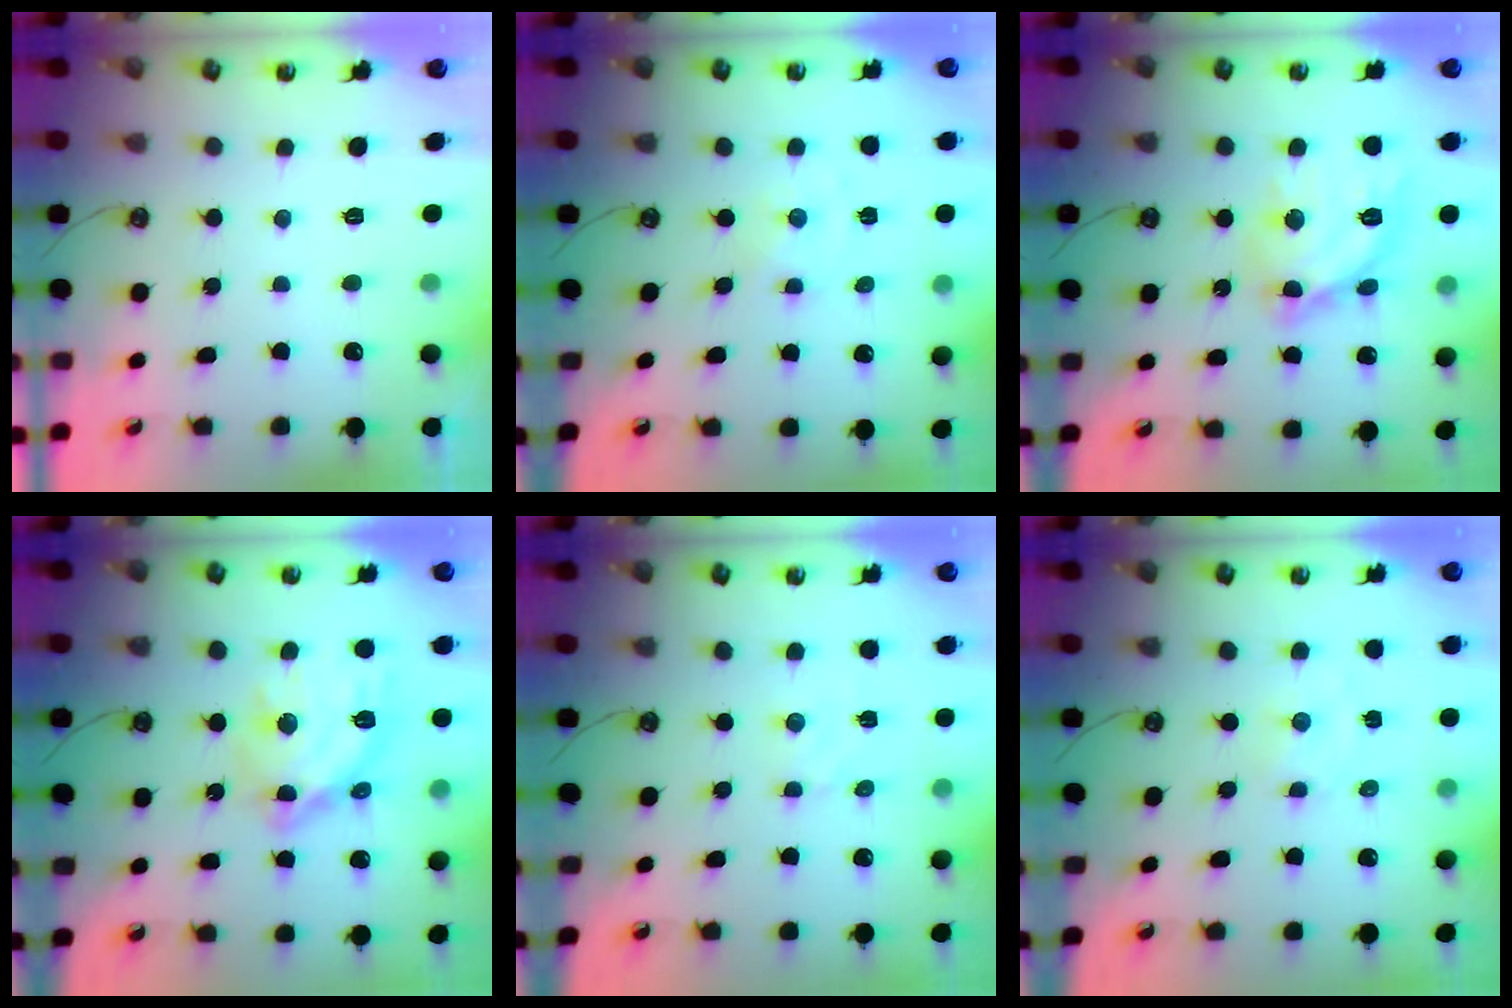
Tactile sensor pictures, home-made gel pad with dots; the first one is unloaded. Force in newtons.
{"total": 0.0}
{"total": 14.0, "press": 13.9, "slide": 1.4}
{"total": 15.6, "press": 15.5, "slide": 1.3}
{"total": 2.3, "press": 2.3, "slide": 0.4}
{"total": 1.8, "press": 1.8, "slide": 0.3}